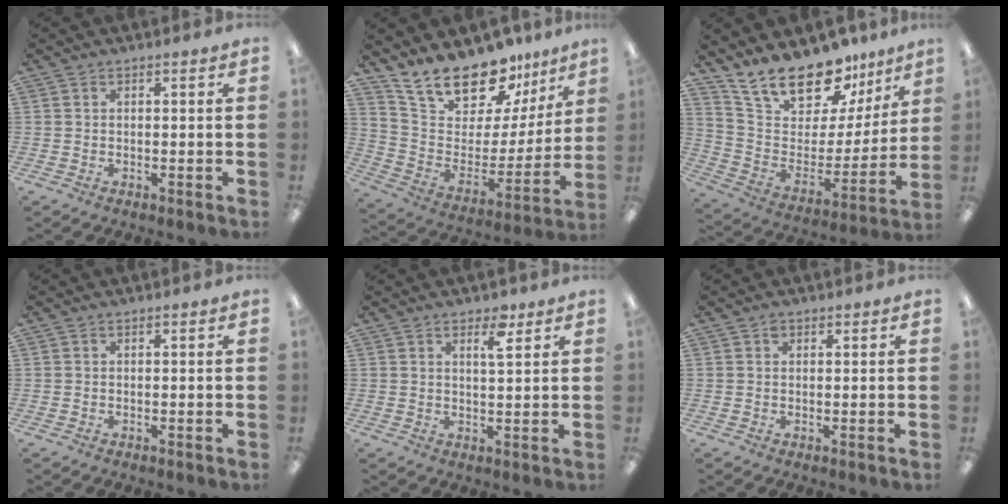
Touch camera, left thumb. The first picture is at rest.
{"total": 19.6, "force": [17.1, 7.4, 6.2], "torque": [-0.120, -0.133, 0.307]}
{"total": 20.6, "force": [17.1, 8.4, 7.7], "torque": [-0.142, -0.125, 0.307]}
{"total": 0.0}
{"total": 4.5, "force": [2.9, 1.4, 3.0], "torque": [-0.037, -0.011, 0.045]}
{"total": 1.1, "force": [0.6, 0.8, 0.6], "torque": [-0.013, 0.002, 0.011]}